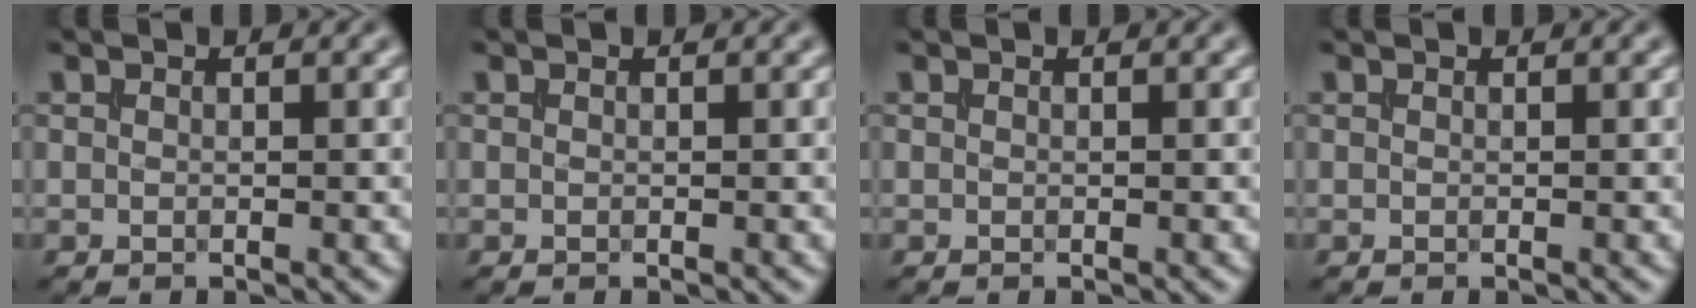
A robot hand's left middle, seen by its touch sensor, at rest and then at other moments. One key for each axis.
{"total": 0.0}
{"total": 0.0}
{"total": 0.0}